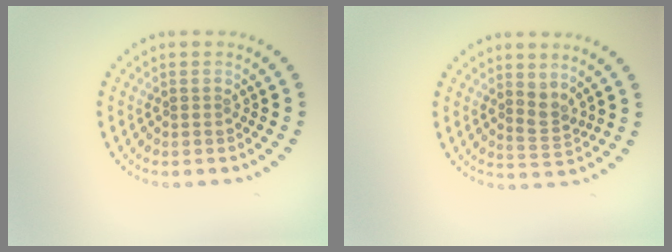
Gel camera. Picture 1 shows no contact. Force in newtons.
{"total": 1.7, "press": 1.4, "slide": 0.9}